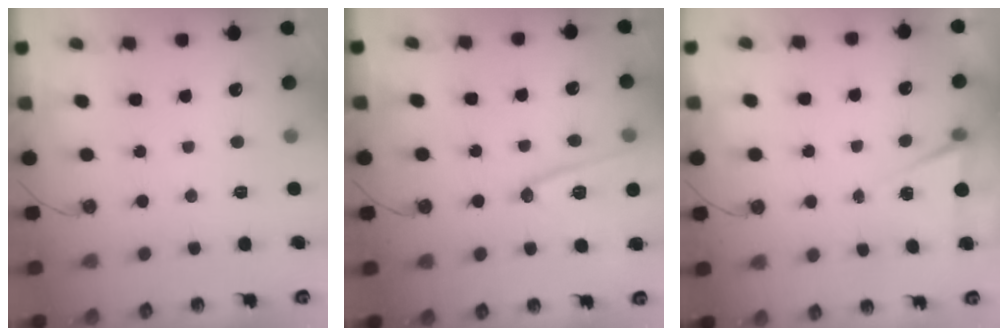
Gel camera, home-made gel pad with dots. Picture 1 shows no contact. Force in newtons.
{"total": 12.3, "press": 12.3, "slide": 0.2}
{"total": 5.3, "press": 2.7, "slide": 4.5}